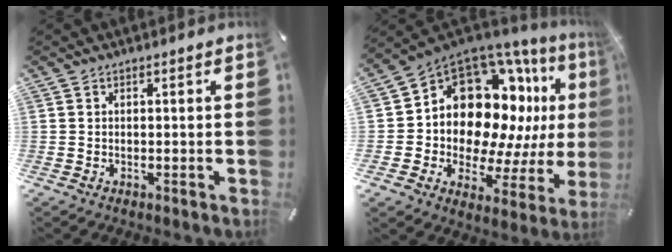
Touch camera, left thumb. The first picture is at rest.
{"total": 18.6, "force": [5.2, 13.6, 11.7], "torque": [-0.203, -0.064, 0.105]}